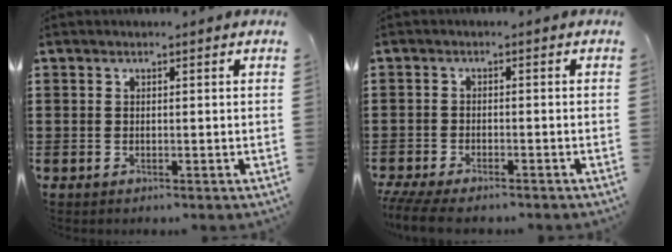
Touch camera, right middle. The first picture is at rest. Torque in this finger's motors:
{"motor_torque": [0.82, -0.13, 0.58, 0.18]}